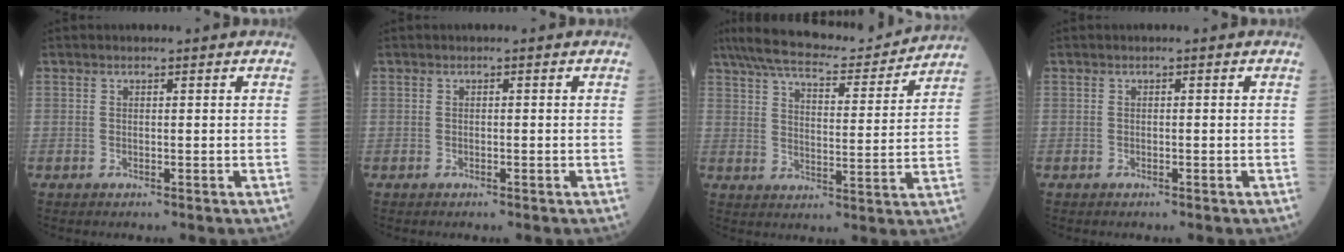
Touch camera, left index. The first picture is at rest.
{"total": 0.0}
{"total": 17.8, "force": [15.5, 3.4, 8.0], "torque": [-0.134, 0.020, 0.223]}
{"total": 0.0}